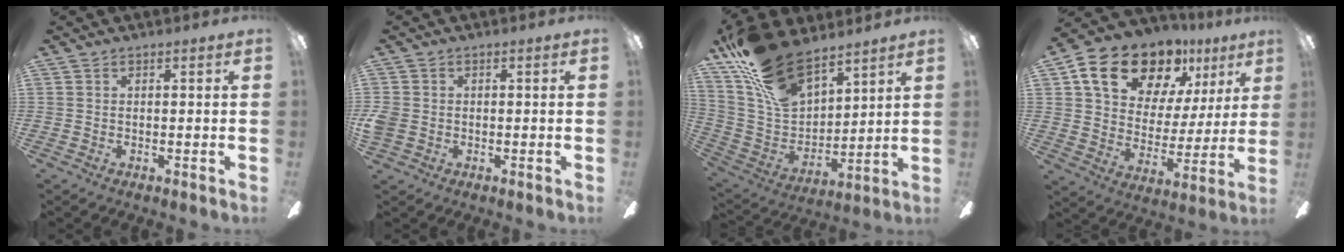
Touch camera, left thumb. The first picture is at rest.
{"total": 3.1, "force": [-0.5, 2.7, 1.4], "torque": [-0.028, 0.005, -0.009]}
{"total": 20.7, "force": [15.4, 9.1, 10.4], "torque": [-0.221, -0.086, 0.286]}
{"total": 19.7, "force": [13.2, 11.4, 9.2], "torque": [-0.162, -0.072, 0.239]}